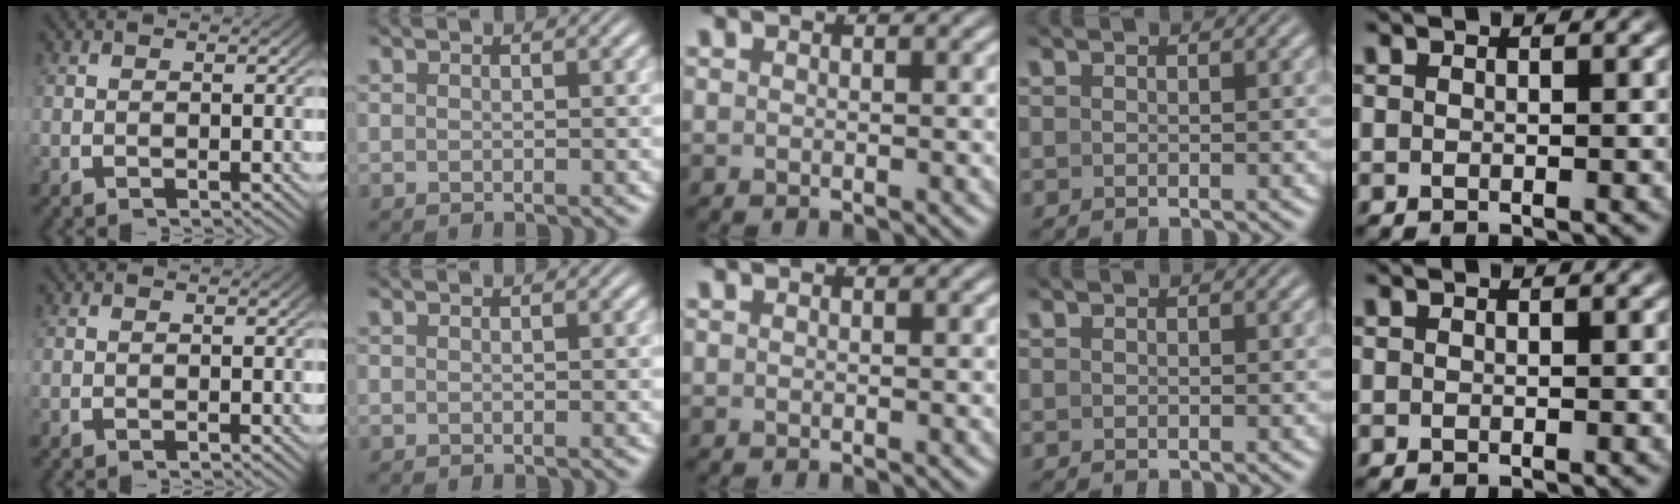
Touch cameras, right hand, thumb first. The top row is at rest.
{}